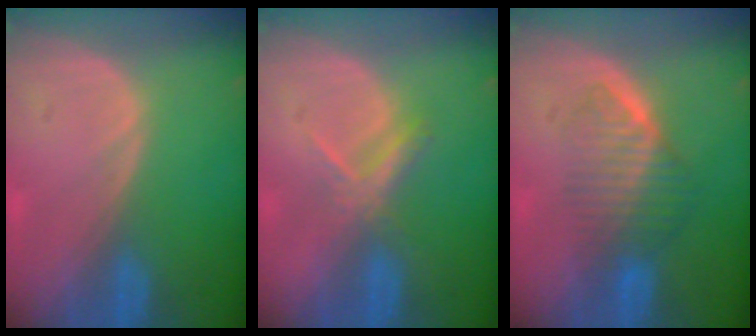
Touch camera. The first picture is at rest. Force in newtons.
{"total": 3.7, "press": 3.6, "slide": 0.9}
{"total": 6.6, "press": 6.0, "slide": 2.8}